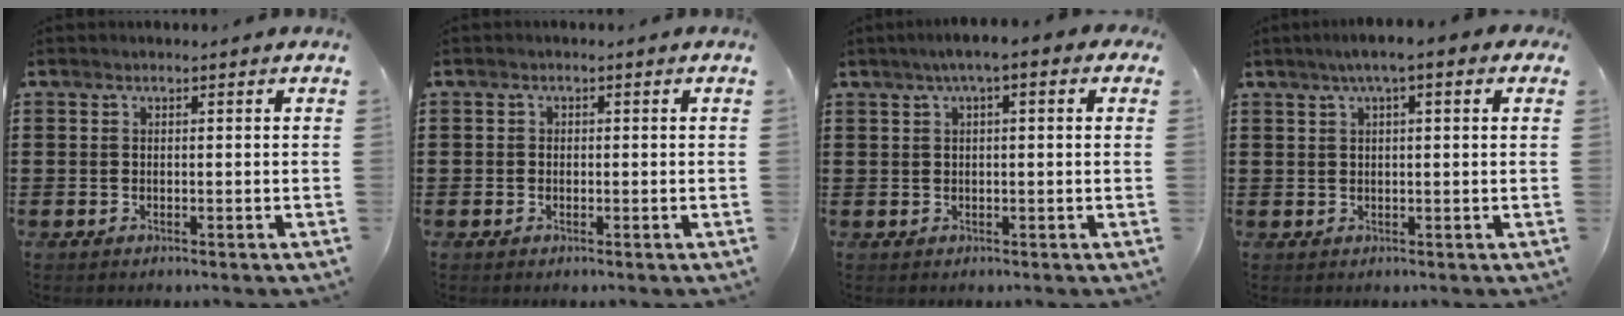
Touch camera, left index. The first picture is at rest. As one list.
[{"total": 0.7, "force": [-0.3, 0.7, 0.1], "torque": [-0.003, 0.003, -0.006]}, {"total": 2.6, "force": [0.7, 0.5, 2.5], "torque": [-0.046, 0.004, 0.010]}, {"total": 3.4, "force": [1.6, 0.4, 3.0], "torque": [-0.059, 0.004, 0.026]}]